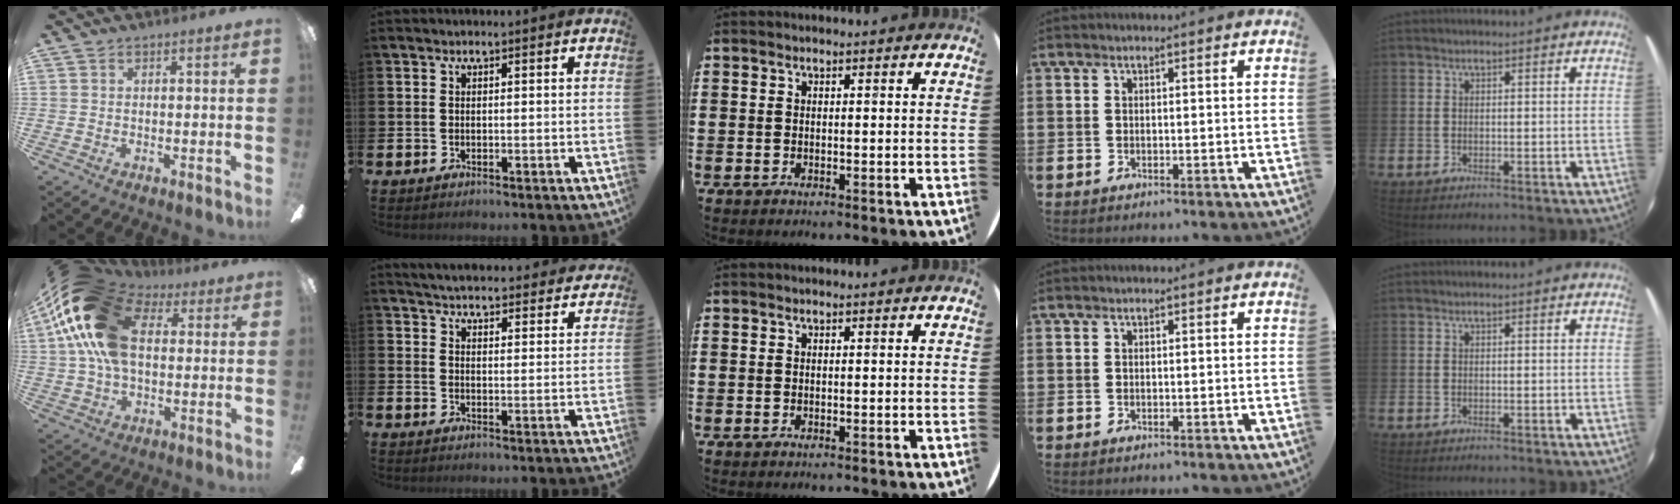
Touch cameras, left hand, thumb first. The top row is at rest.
{"thumb": {"total": 22.6, "force": [5.1, 14.4, 16.6], "torque": [-0.350, 0.015, 0.088]}, "index": {"total": 4.9, "force": [4.9, 0.6, 0.4], "torque": [-0.020, -0.038, 0.084]}}